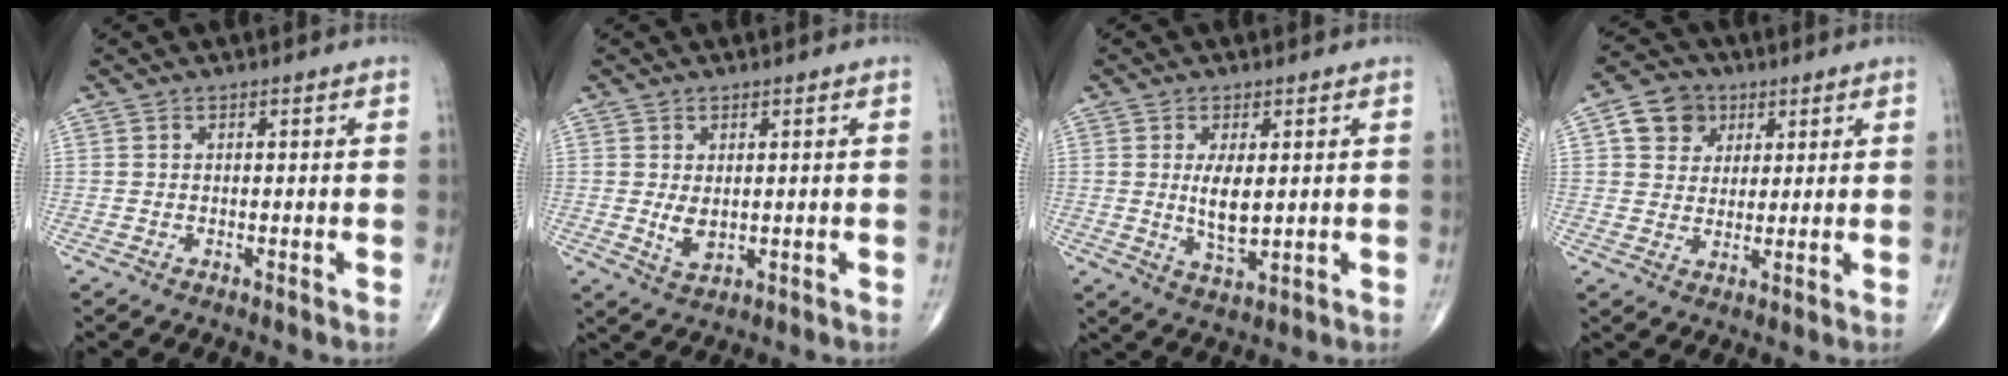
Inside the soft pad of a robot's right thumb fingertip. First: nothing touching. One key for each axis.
{"total": 3.3, "fx": 0.3, "fy": 1.9, "fz": 2.7, "tx": -0.044, "ty": -0.012, "tz": 0.014}
{"total": 6.1, "fx": 0.7, "fy": 2.6, "fz": 5.5, "tx": -0.096, "ty": -0.017, "tz": 0.018}
{"total": 7.5, "fx": 3.0, "fy": 6.2, "fz": 2.9, "tx": -0.020, "ty": -0.006, "tz": 0.048}